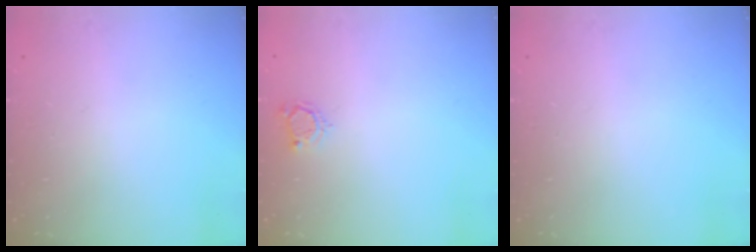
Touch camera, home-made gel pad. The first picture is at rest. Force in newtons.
{"total": 3.7, "press": 3.7, "slide": 0.5}
{"total": 0.0}